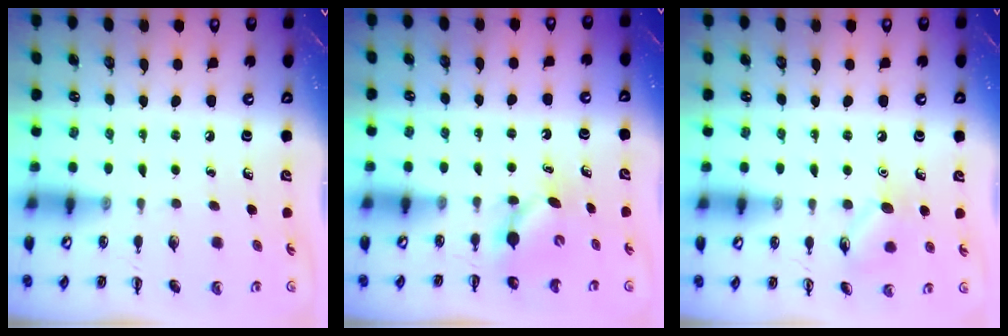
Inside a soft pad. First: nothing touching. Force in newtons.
{"total": 3.9, "press": 3.8, "slide": 1.0}
{"total": 8.3, "press": 8.3, "slide": 1.1}